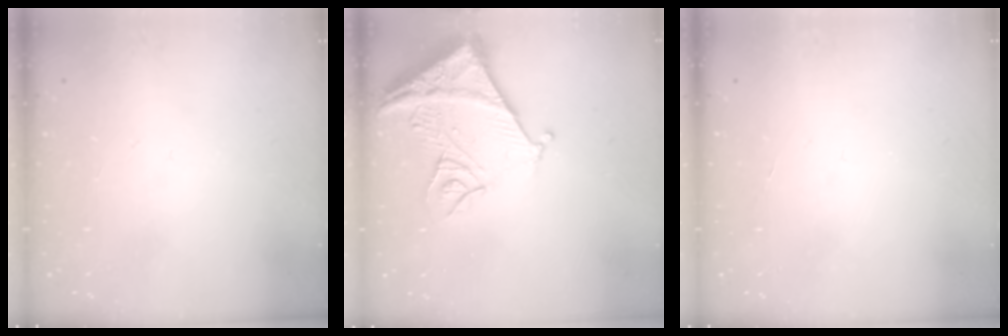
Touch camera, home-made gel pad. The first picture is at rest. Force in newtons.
{"total": 14.7, "press": 14.6, "slide": 1.6}
{"total": 1.8, "press": 1.8, "slide": 0.1}